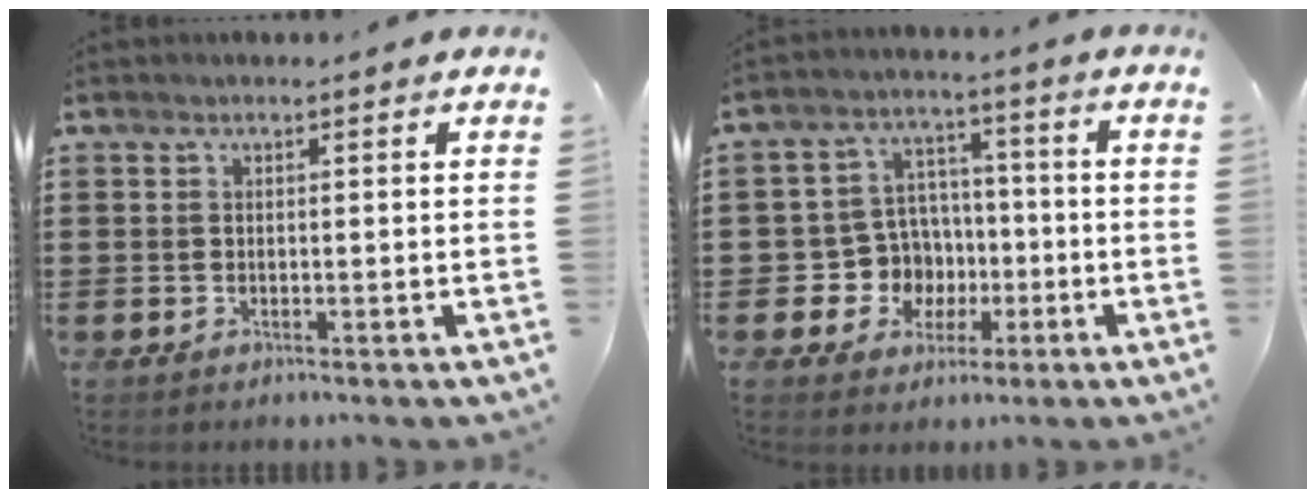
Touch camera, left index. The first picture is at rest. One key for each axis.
{"total": 8.0, "fx": -1.3, "fy": 7.6, "fz": 2.1, "tx": -0.065, "ty": 0.013, "tz": -0.016}